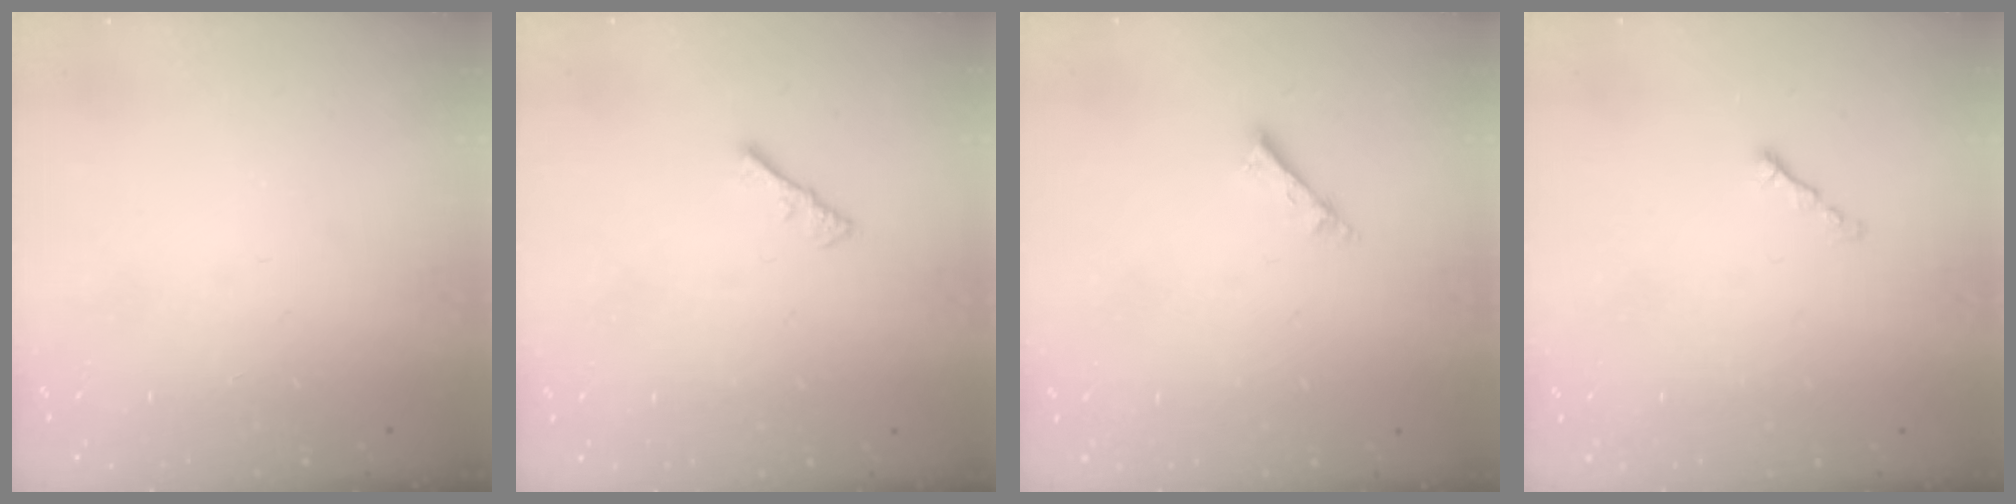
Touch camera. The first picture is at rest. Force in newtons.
{"total": 1.1, "press": 1.1, "slide": 0.4}
{"total": 2.5, "press": 2.5, "slide": 0.1}
{"total": 0.8, "press": 0.6, "slide": 0.4}